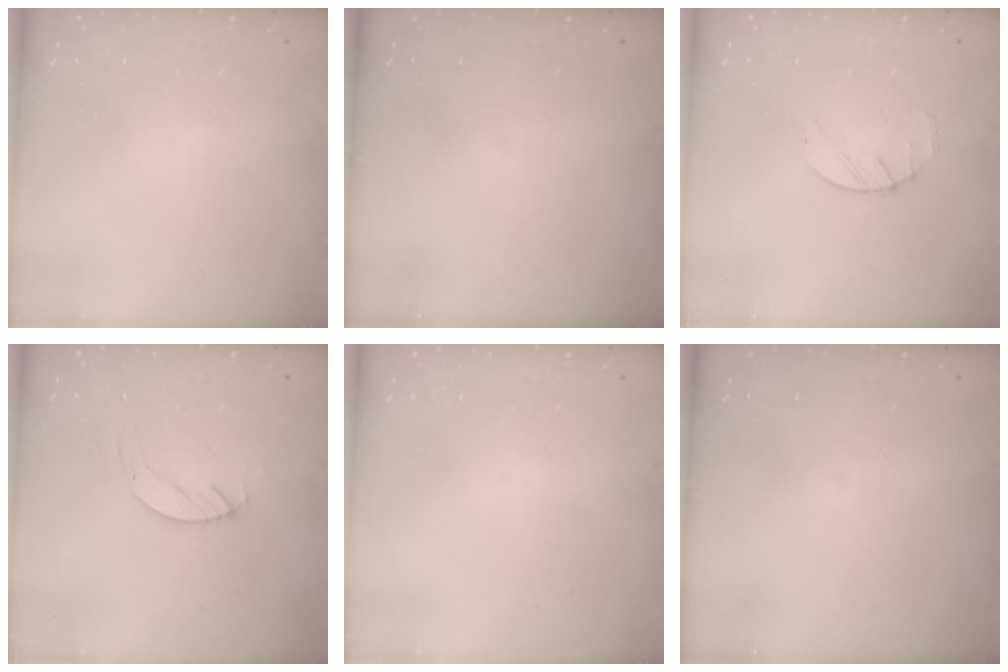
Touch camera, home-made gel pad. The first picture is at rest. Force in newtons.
{"total": 0.0}
{"total": 2.4, "press": 2.3, "slide": 0.3}
{"total": 2.1, "press": 2.1, "slide": 0.2}
{"total": 0.0}
{"total": 0.0}